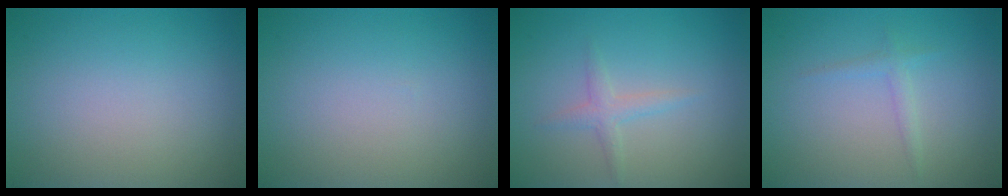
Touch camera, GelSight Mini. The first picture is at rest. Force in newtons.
{"total": 0.0}
{"total": 1.5, "press": 1.5, "slide": 0.1}
{"total": 1.1, "press": 1.1, "slide": 0.1}